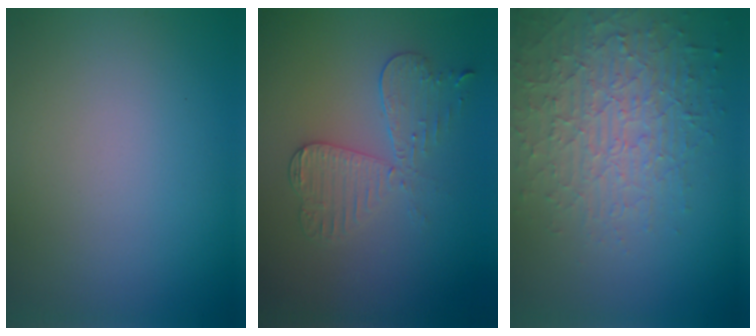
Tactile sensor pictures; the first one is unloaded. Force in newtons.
{"total": 4.0, "press": 3.4, "slide": 2.0}
{"total": 5.3, "press": 4.6, "slide": 2.5}